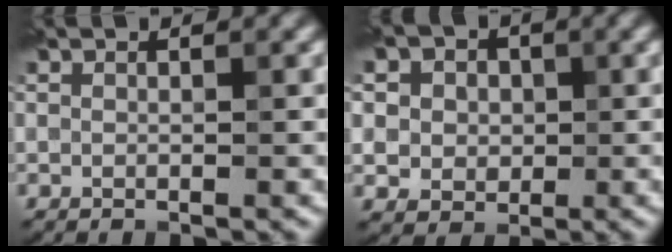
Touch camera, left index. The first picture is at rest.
{"total": 8.4, "force": [2.8, 6.8, 3.9], "torque": [-0.070, 0.031, 0.013]}